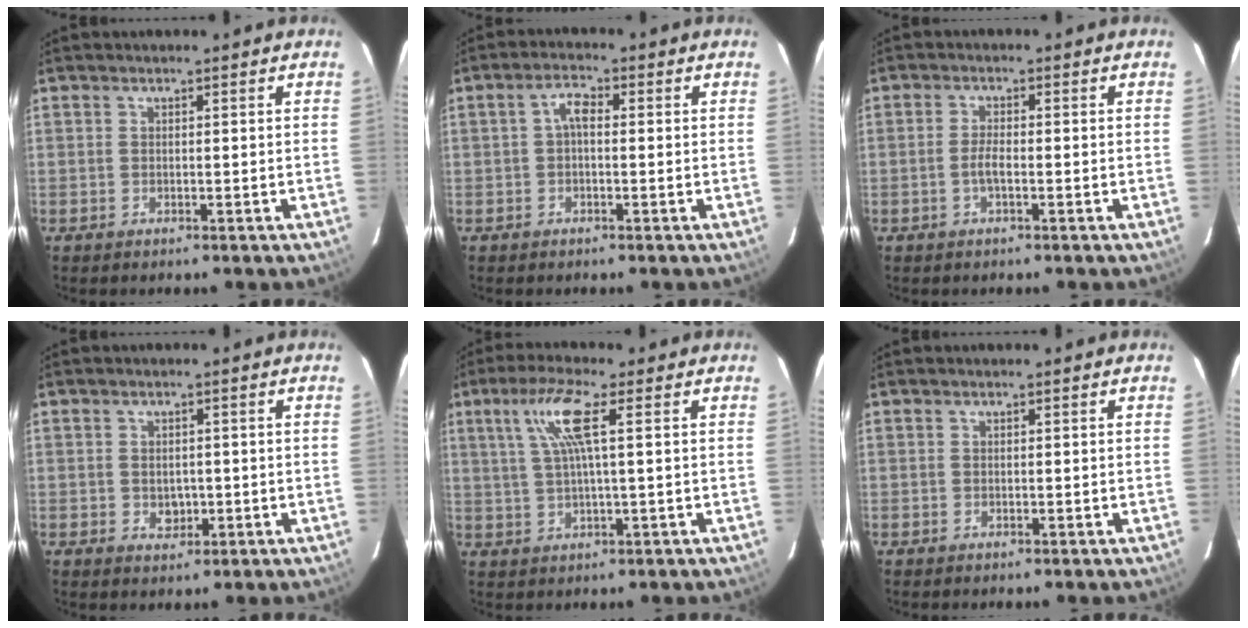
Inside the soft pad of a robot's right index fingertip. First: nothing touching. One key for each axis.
{"total": 2.8, "fx": -0.1, "fy": 1.4, "fz": 2.4, "tx": -0.049, "ty": 0.012, "tz": -0.001}
{"total": 2.4, "fx": -0.8, "fy": 0.5, "fz": 2.2, "tx": -0.046, "ty": 0.002, "tz": -0.016}
{"total": 3.0, "fx": -0.4, "fy": 2.5, "fz": 1.6, "tx": -0.025, "ty": 0.001, "tz": 0.000}
{"total": 7.7, "fx": 2.5, "fy": 0.3, "fz": 7.2, "tx": -0.139, "ty": 0.008, "tz": 0.054}
{"total": 0.0}